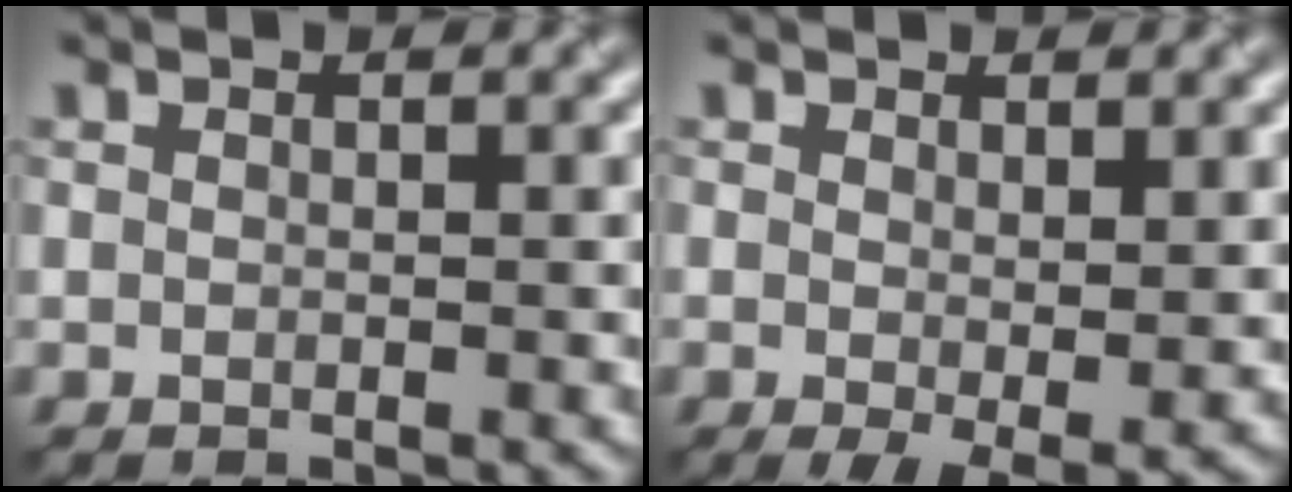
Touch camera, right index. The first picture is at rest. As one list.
[{"total": 2.6, "force": [-0.2, 1.0, 2.3], "torque": [-0.039, -0.011, -0.001]}]